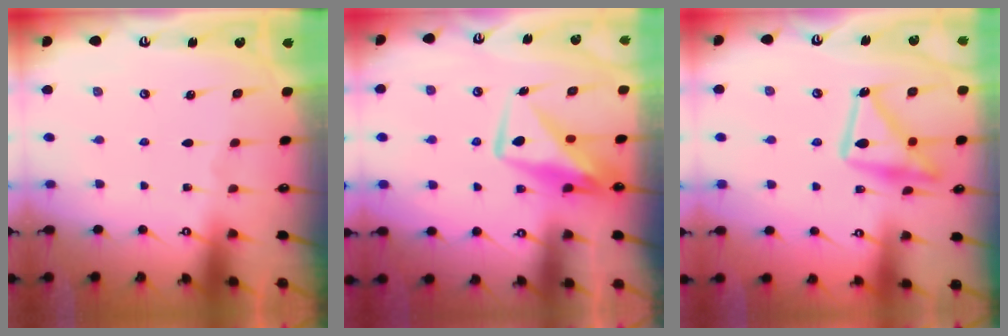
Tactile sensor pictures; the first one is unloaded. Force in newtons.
{"total": 11.4, "press": 11.4, "slide": 0.9}
{"total": 17.1, "press": 17.1, "slide": 1.2}